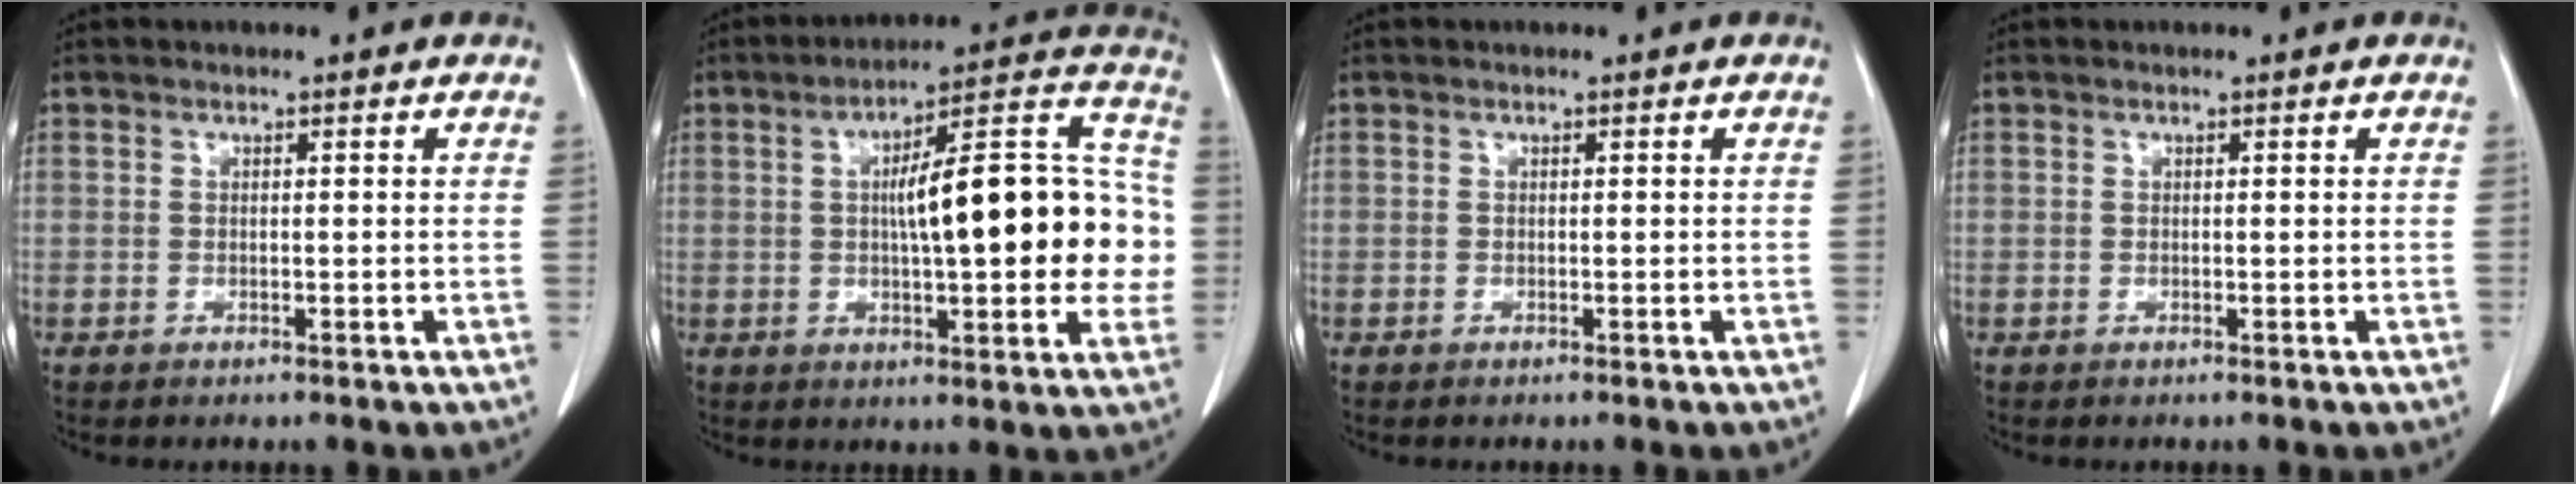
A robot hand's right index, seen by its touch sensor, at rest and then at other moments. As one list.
[{"total": 21.1, "force": [0.0, 4.8, 20.6], "torque": [-0.258, 0.043, 0.003]}, {"total": 0.0}, {"total": 0.0}]